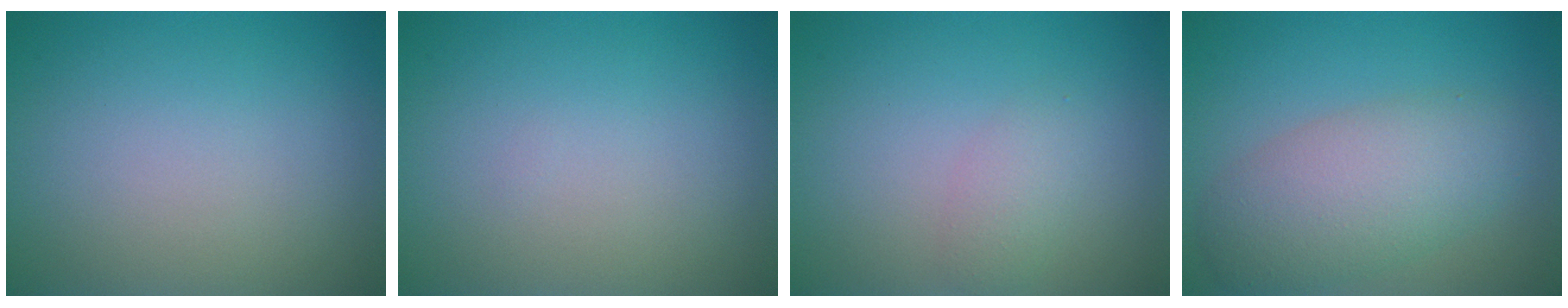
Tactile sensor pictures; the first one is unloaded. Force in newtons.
{"total": 0.0}
{"total": 1.6, "press": 1.6, "slide": 0.1}
{"total": 5.8, "press": 5.8, "slide": 0.2}